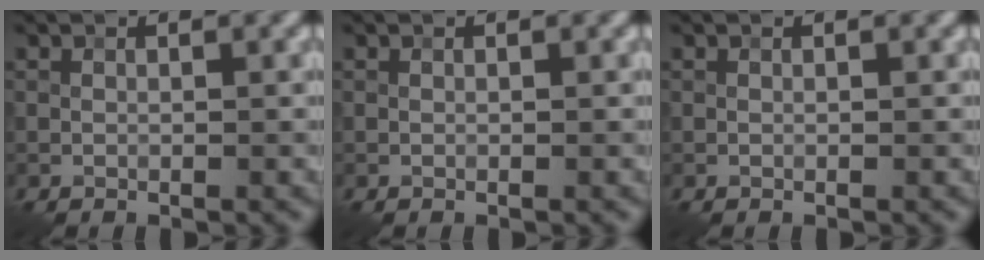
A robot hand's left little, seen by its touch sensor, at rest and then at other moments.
{"total": 0.0}
{"total": 0.0}